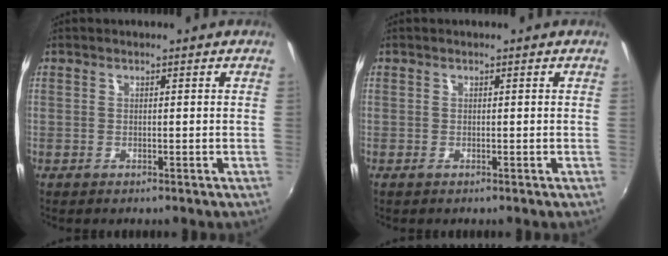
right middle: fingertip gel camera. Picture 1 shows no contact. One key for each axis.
{"total": 0.0}